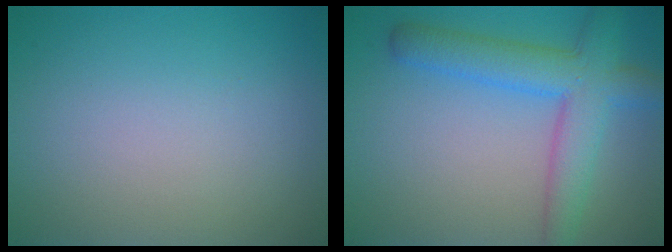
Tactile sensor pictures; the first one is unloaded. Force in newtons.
{"total": 5.9, "press": 5.9, "slide": 0.2}